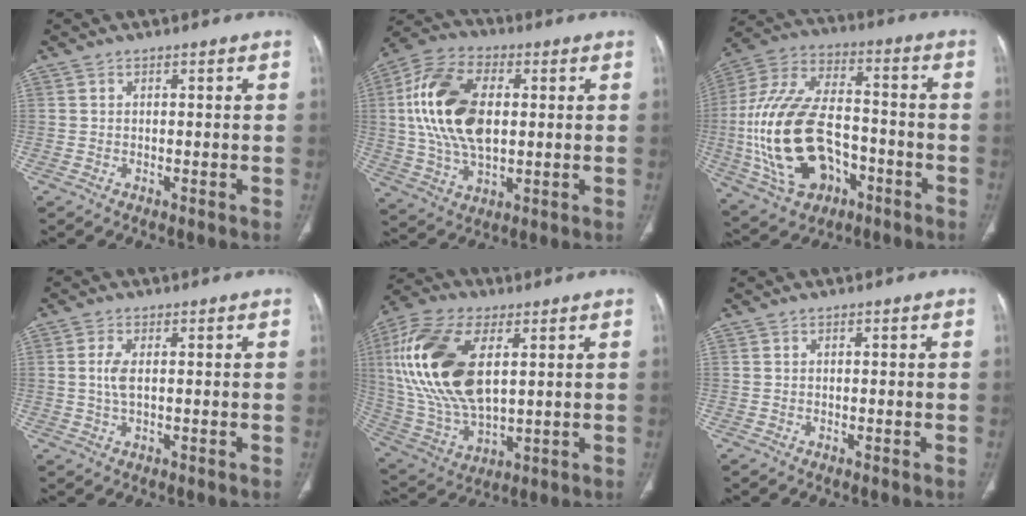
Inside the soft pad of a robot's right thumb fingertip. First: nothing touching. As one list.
[{"total": 18.8, "force": [2.3, 10.8, 15.3], "torque": [-0.299, 0.008, 0.043]}, {"total": 24.0, "force": [-5.9, 15.1, 17.6], "torque": [-0.357, 0.031, -0.089]}, {"total": 3.3, "force": [0.4, 1.3, 3.0], "torque": [-0.076, 0.000, 0.009]}, {"total": 23.1, "force": [5.4, 12.0, 19.0], "torque": [-0.398, -0.014, 0.103]}, {"total": 0.0}]